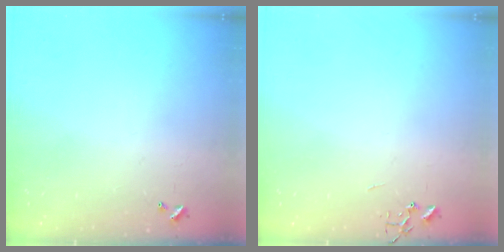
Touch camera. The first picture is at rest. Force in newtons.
{"total": 0.0}